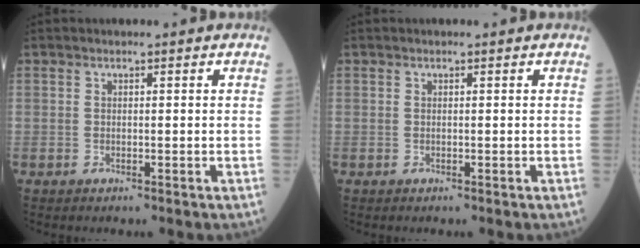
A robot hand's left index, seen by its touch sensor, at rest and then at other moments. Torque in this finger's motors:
{"motor_torque": [-0.07, 0.08, -0.01, 0.00]}